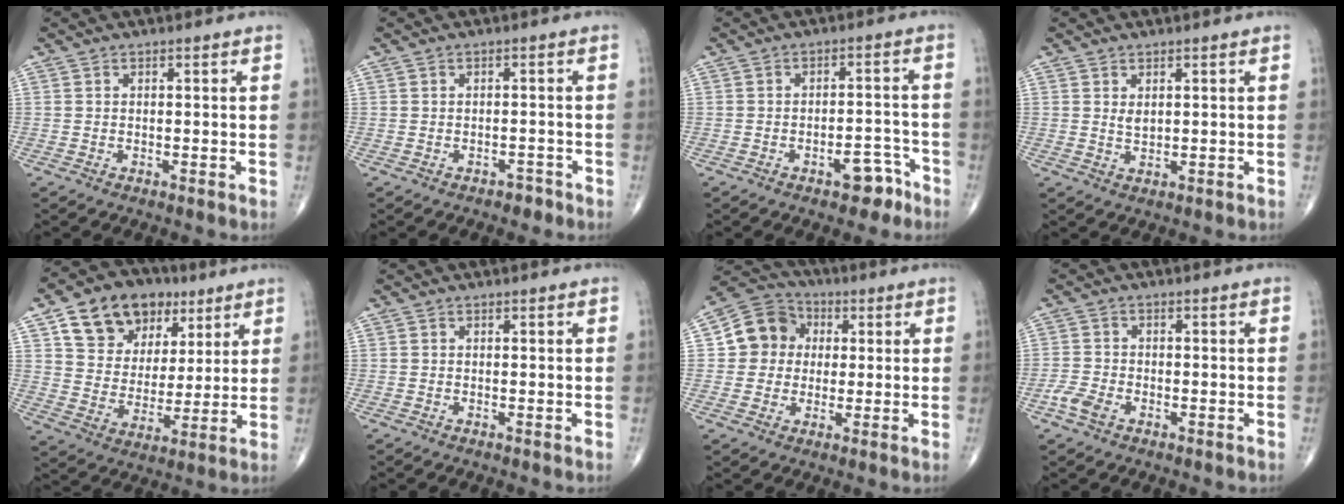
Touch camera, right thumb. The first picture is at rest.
{"total": 1.7, "force": [-1.2, 1.0, 0.6], "torque": [-0.004, 0.009, -0.016]}
{"total": 5.5, "force": [-3.3, 2.6, 3.5], "torque": [-0.034, 0.031, -0.041]}
{"total": 1.8, "force": [0.7, 0.9, 1.4], "torque": [-0.021, -0.008, 0.016]}
{"total": 17.0, "force": [8.7, 12.1, 8.2], "torque": [-0.100, -0.017, 0.152]}
{"total": 0.0}
{"total": 9.8, "force": [1.3, 9.0, 3.6], "torque": [-0.033, 0.013, 0.011]}
{"total": 3.6, "force": [-1.9, 2.2, 2.2], "torque": [-0.053, 0.009, -0.038]}